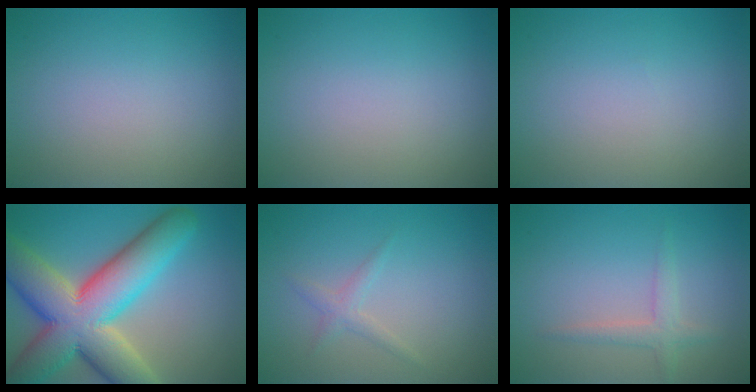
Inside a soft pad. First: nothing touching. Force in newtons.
{"total": 0.0}
{"total": 0.0}
{"total": 13.5, "press": 13.5, "slide": 1.1}
{"total": 1.2, "press": 1.2, "slide": 0.1}
{"total": 1.9, "press": 1.9, "slide": 0.1}